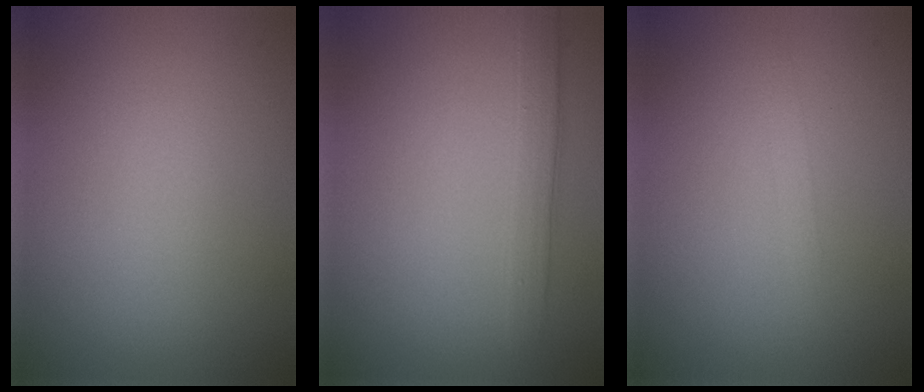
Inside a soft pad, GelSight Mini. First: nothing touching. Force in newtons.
{"total": 2.7, "press": 2.7, "slide": 0.1}
{"total": 0.8, "press": 0.8, "slide": 0.1}